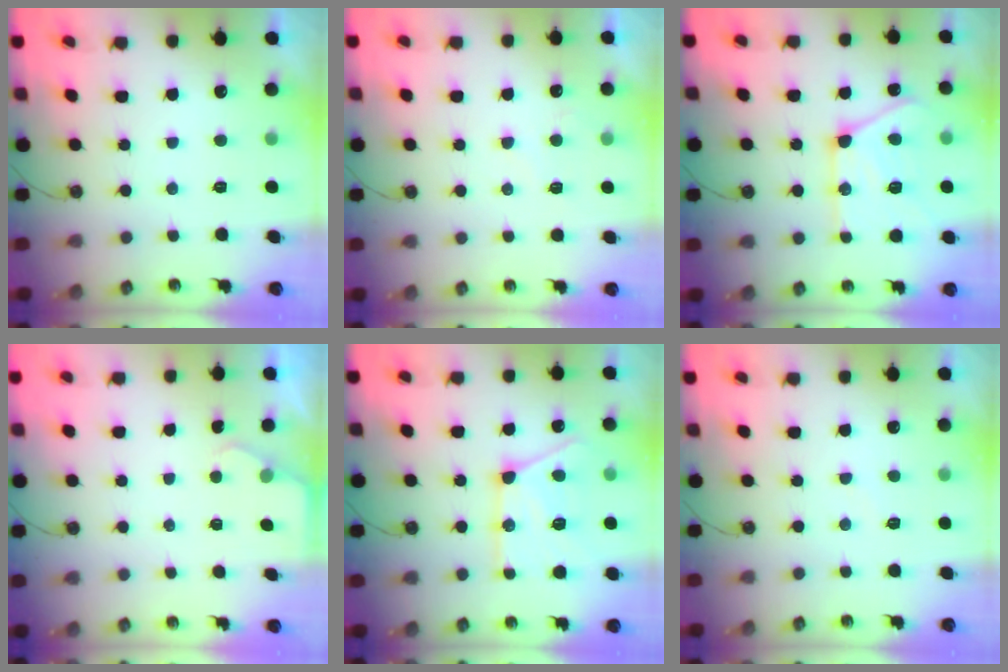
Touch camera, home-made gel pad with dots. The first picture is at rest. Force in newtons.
{"total": 5.2, "press": 5.1, "slide": 0.7}
{"total": 18.7, "press": 18.7, "slide": 1.3}
{"total": 1.7, "press": 1.6, "slide": 0.2}
{"total": 17.5, "press": 17.4, "slide": 1.8}
{"total": 2.7, "press": 2.6, "slide": 0.4}